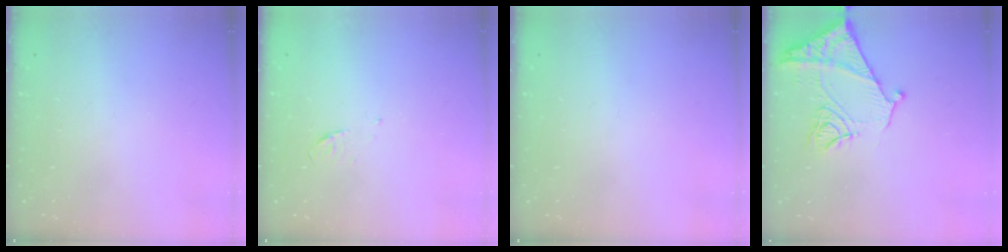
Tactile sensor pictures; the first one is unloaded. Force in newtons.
{"total": 3.5, "press": 3.4, "slide": 0.8}
{"total": 0.0}
{"total": 11.9, "press": 11.8, "slide": 1.4}